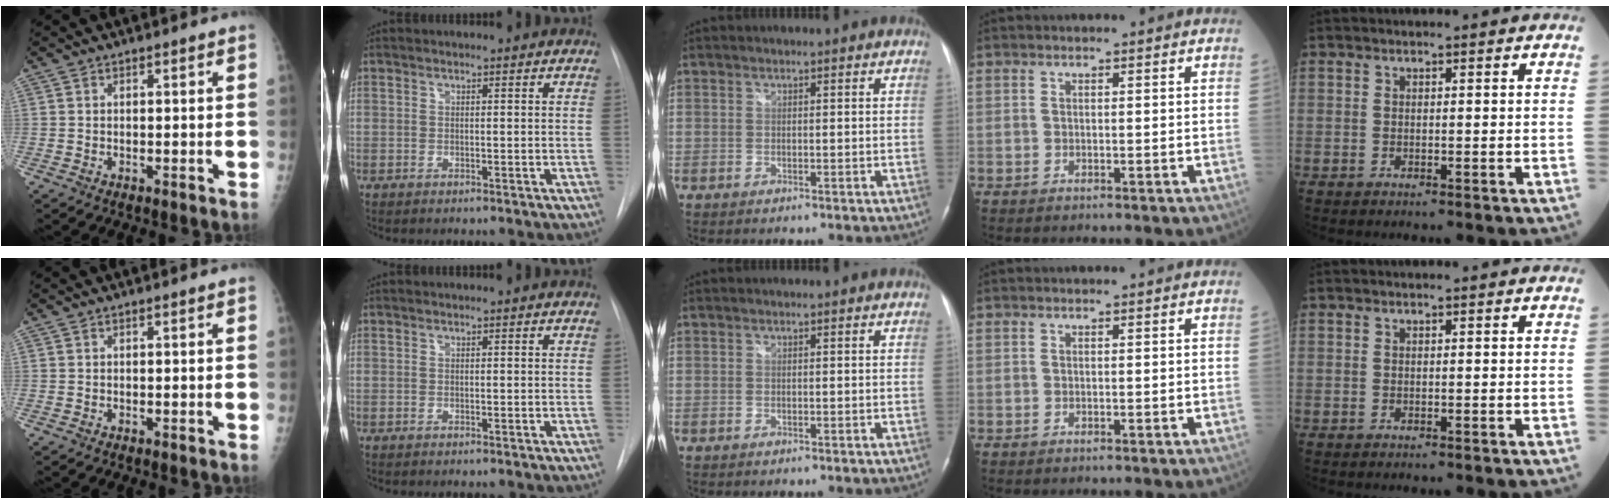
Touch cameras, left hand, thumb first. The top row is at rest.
{}